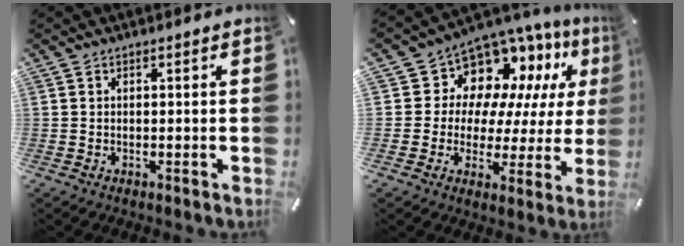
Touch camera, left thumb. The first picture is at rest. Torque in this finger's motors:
{"motor_torque": [1.99, 1.92, 0.33, -0.22, 0.04]}